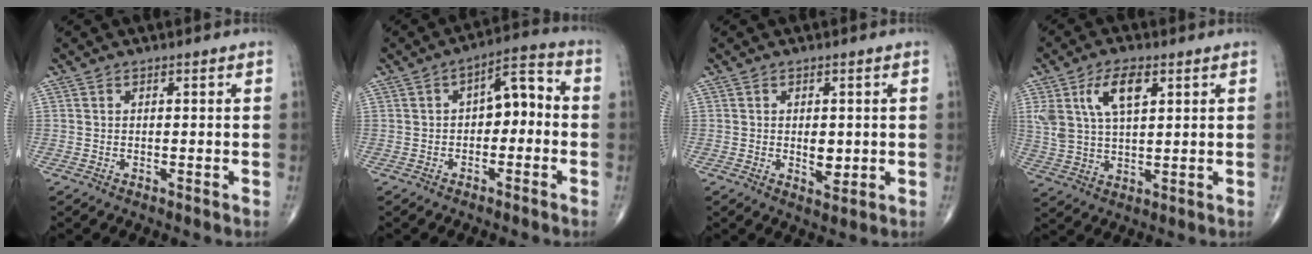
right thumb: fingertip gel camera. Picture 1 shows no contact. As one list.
[{"total": 7.6, "force": [-0.4, 4.1, 6.3], "torque": [-0.067, 0.032, -0.021]}, {"total": 3.6, "force": [0.0, 2.1, 3.0], "torque": [-0.032, -0.006, 0.006]}, {"total": 9.6, "force": [4.0, 4.5, 7.4], "torque": [-0.143, -0.006, 0.080]}]